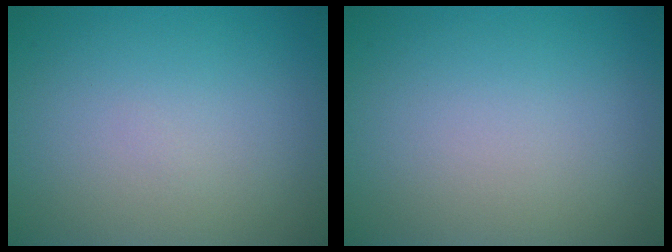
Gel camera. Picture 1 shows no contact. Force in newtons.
{"total": 0.0}